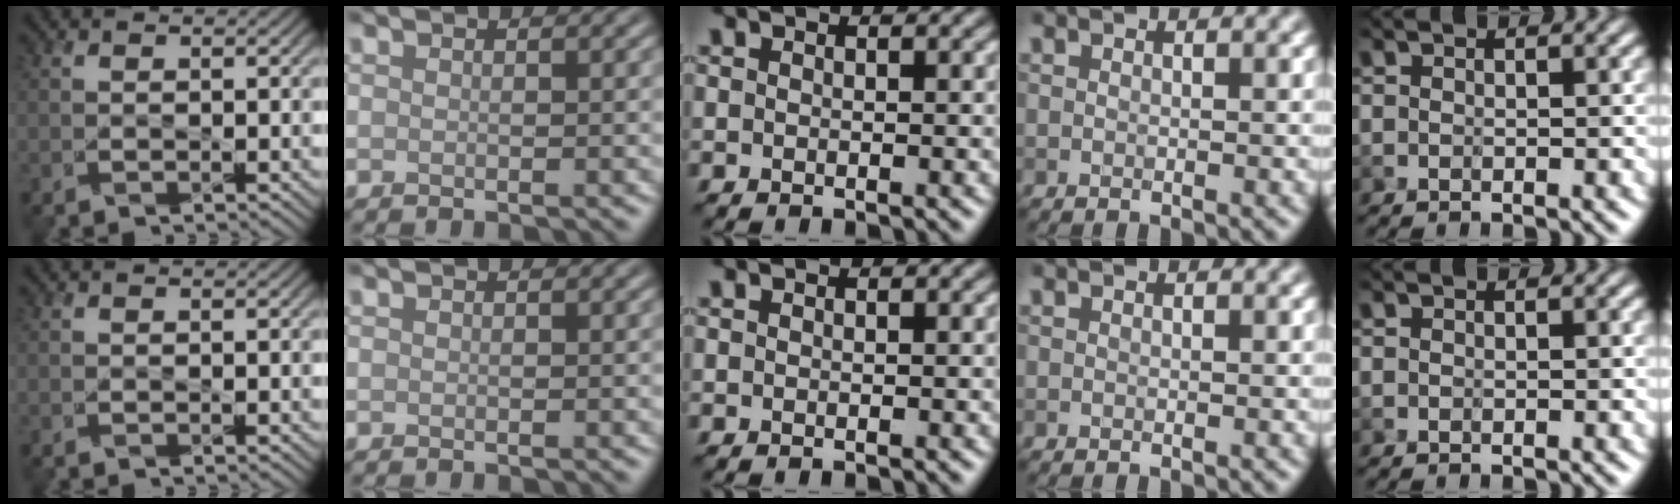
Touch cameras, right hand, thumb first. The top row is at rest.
{}